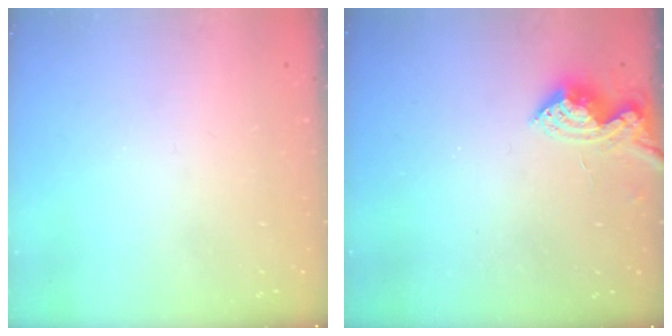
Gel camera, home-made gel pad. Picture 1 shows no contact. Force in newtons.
{"total": 8.3, "press": 8.3, "slide": 0.3}